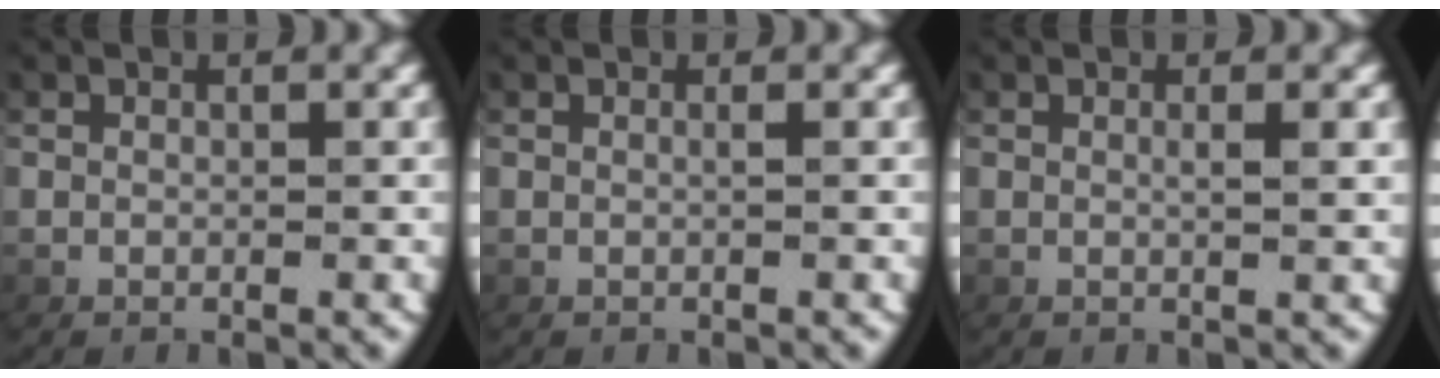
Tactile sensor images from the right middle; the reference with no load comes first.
{"total": 0.5, "force": [-0.1, -0.3, 0.4], "torque": [-0.010, -0.001, 0.002]}
{"total": 1.1, "force": [0.3, -0.4, 1.0], "torque": [-0.019, -0.005, 0.009]}